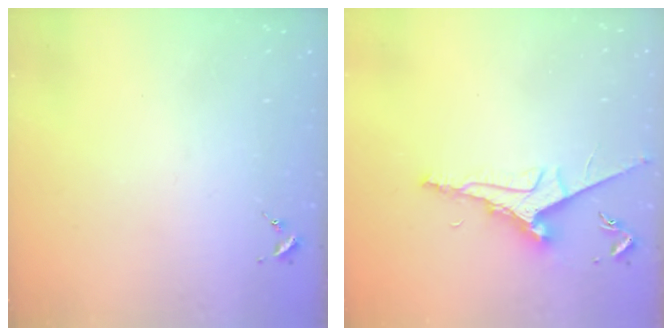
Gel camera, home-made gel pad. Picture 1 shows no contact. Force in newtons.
{"total": 8.8, "press": 8.8, "slide": 0.6}